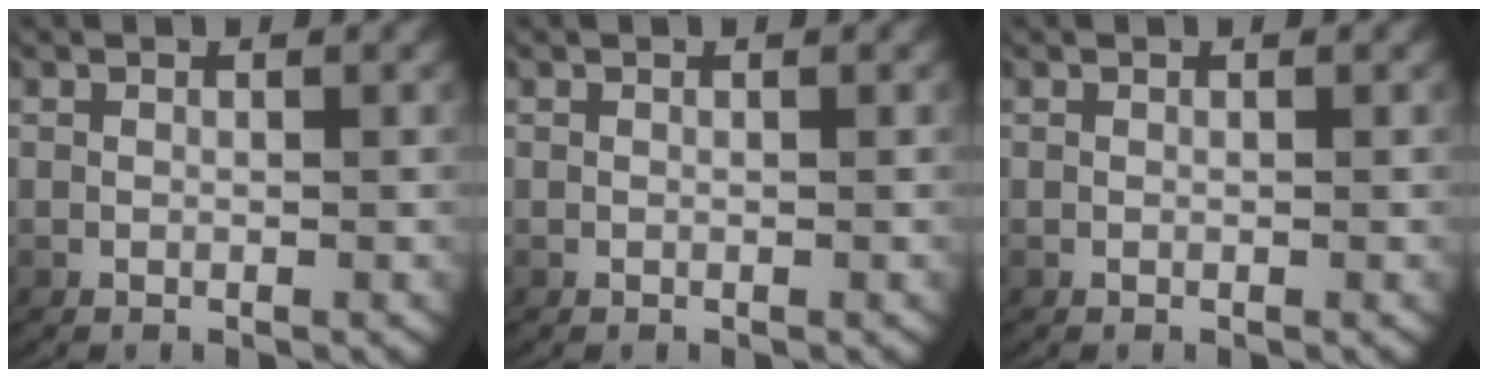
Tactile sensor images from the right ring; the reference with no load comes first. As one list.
[{"total": 0.0}, {"total": 0.0}]